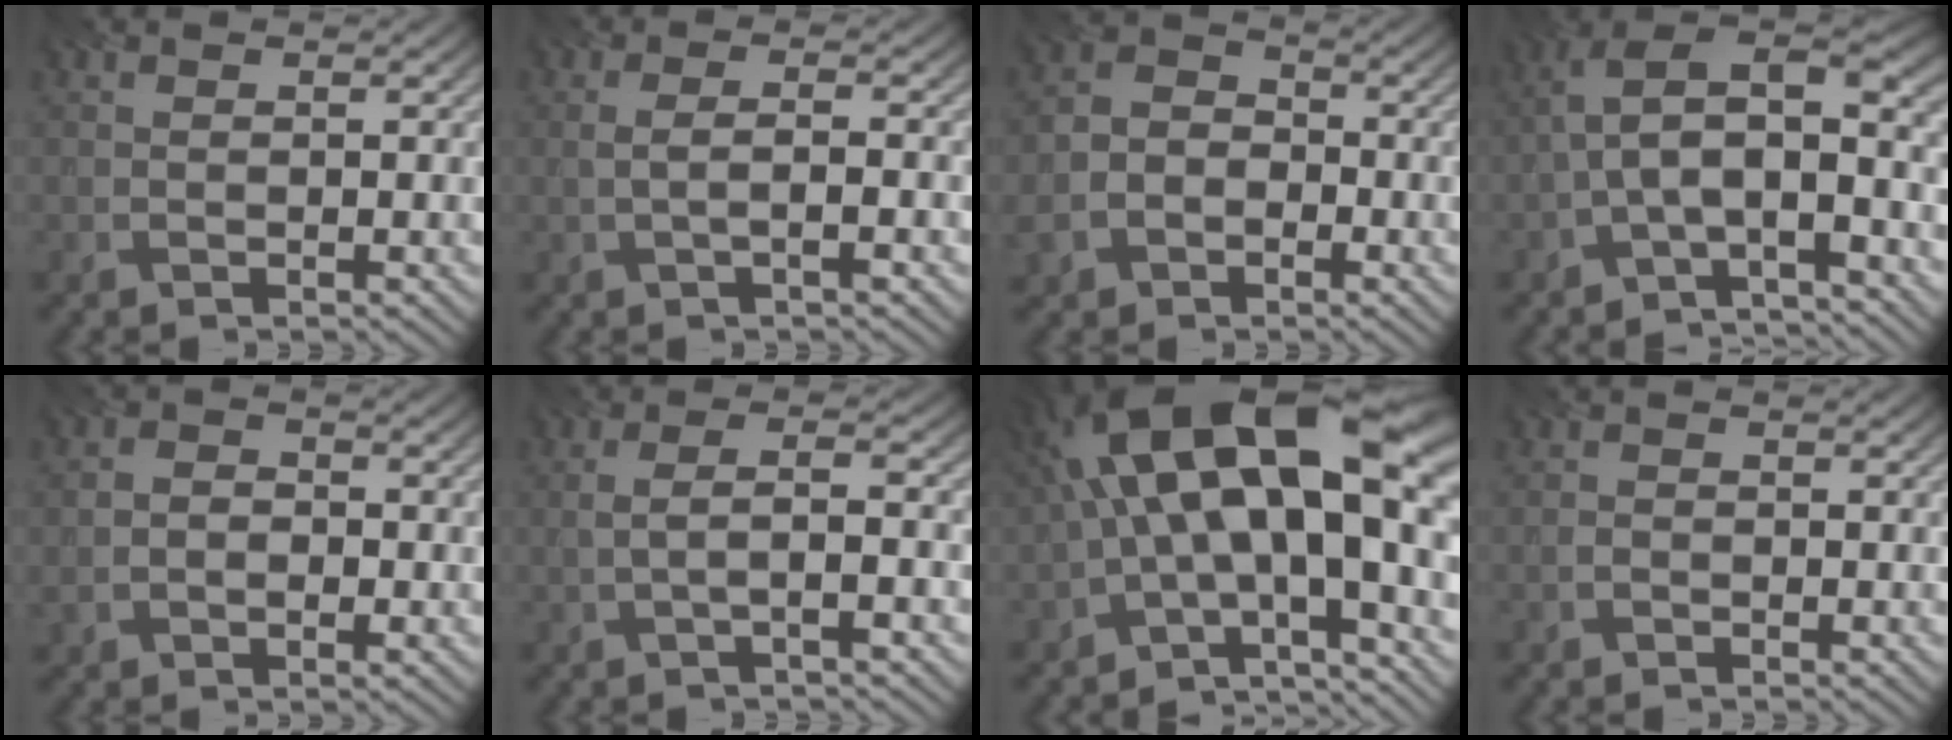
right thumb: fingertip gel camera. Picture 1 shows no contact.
{"total": 2.6, "force": [-0.5, 0.6, 2.5], "torque": [-0.047, 0.003, -0.013]}
{"total": 6.5, "force": [-2.7, 5.1, 3.0], "torque": [-0.068, -0.015, -0.065]}
{"total": 11.5, "force": [-1.9, 5.0, 10.2], "torque": [-0.188, 0.008, -0.045]}
{"total": 3.7, "force": [-0.8, 2.7, 2.4], "torque": [-0.042, -0.005, -0.016]}
{"total": 3.3, "force": [-0.7, 0.7, 3.1], "torque": [-0.059, 0.006, -0.018]}
{"total": 19.6, "force": [1.8, 8.6, 17.5], "torque": [-0.271, 0.018, 0.032]}
{"total": 0.7, "force": [-0.4, 0.4, 0.3], "torque": [-0.006, 0.000, -0.009]}